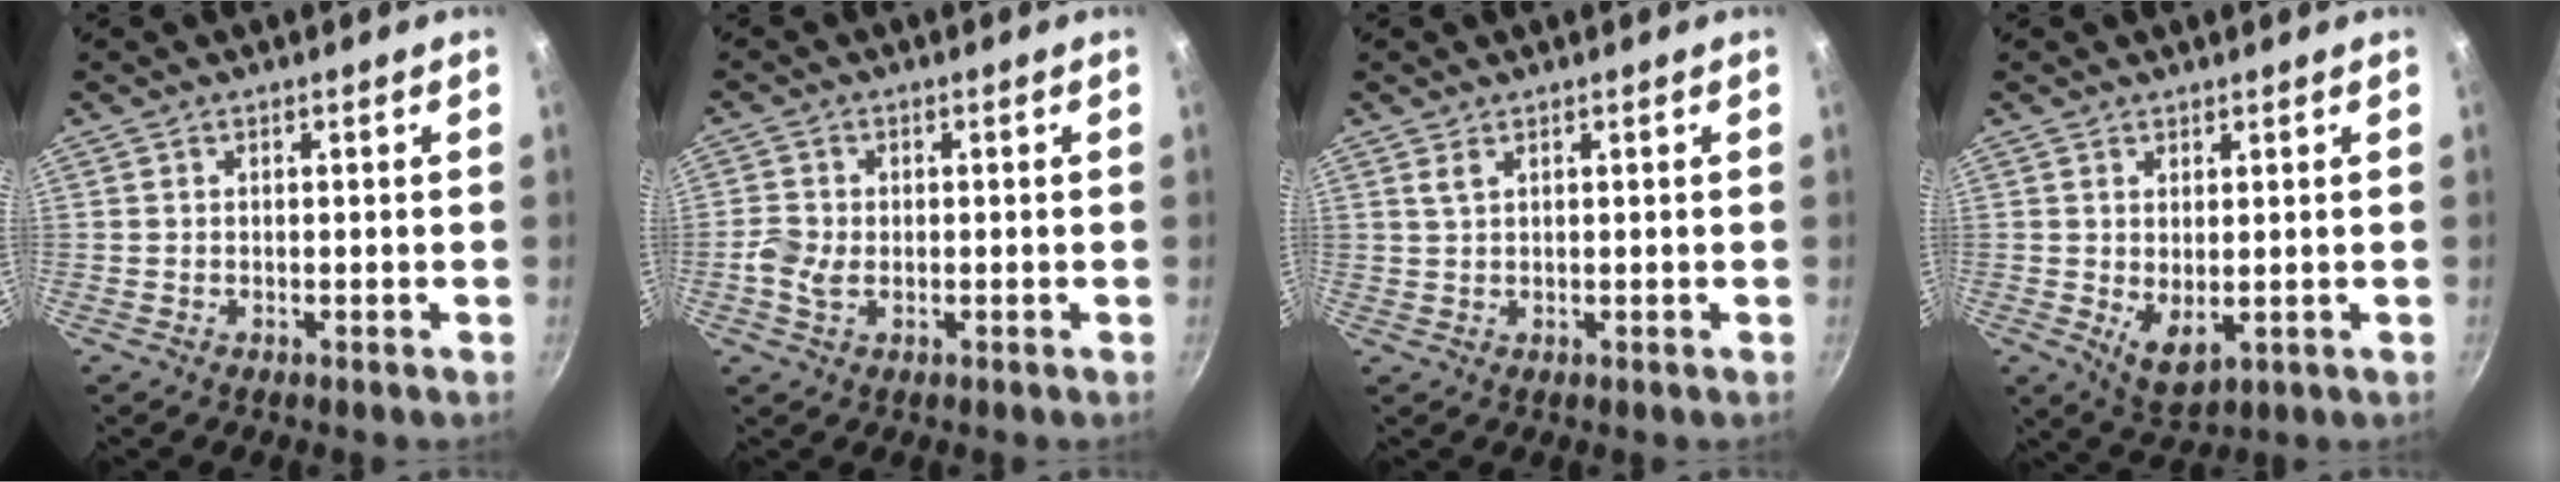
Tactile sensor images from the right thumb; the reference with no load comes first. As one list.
[{"total": 3.9, "force": [-0.7, 2.7, 2.8], "torque": [-0.063, 0.004, -0.018]}, {"total": 1.5, "force": [0.9, 0.7, 1.1], "torque": [-0.020, -0.002, 0.019]}, {"total": 5.5, "force": [0.3, 2.8, 4.8], "torque": [-0.074, -0.021, 0.015]}]